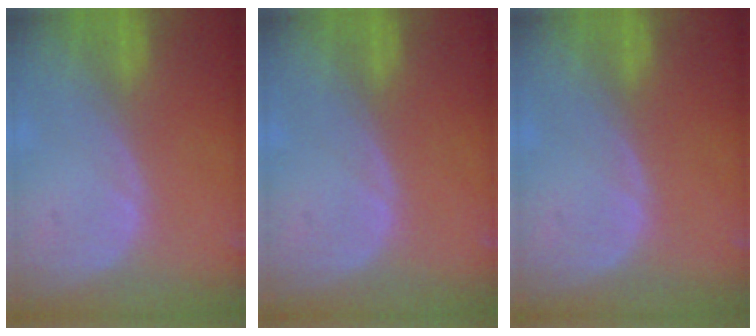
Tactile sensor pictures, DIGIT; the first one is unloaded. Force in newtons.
{"total": 0.0}
{"total": 0.0}